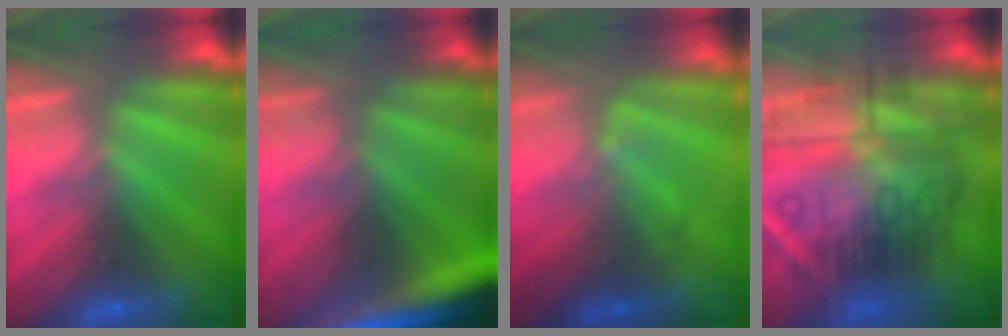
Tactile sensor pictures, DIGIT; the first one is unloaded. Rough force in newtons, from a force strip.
{"total": 6.6}
{"total": 2.0}
{"total": 9.3}